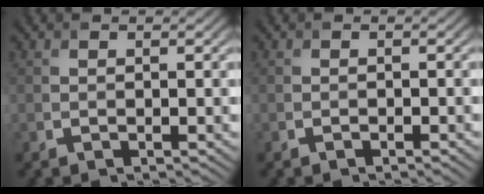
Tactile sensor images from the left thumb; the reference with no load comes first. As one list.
[{"total": 0.7, "force": [-0.5, 0.1, 0.4], "torque": [-0.003, 0.002, -0.009]}]